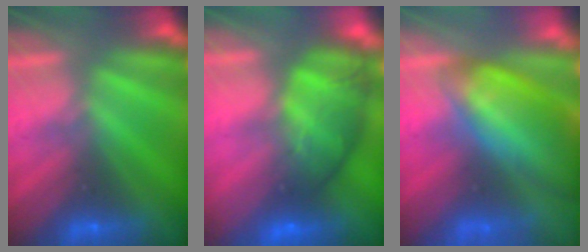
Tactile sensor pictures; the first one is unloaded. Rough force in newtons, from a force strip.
{"total": 7.1}
{"total": 9.7}